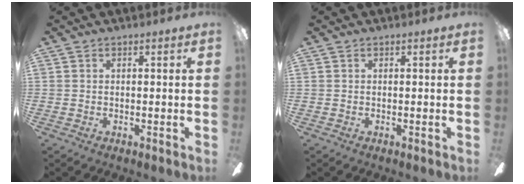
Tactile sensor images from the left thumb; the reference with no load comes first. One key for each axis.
{"total": 0.0}